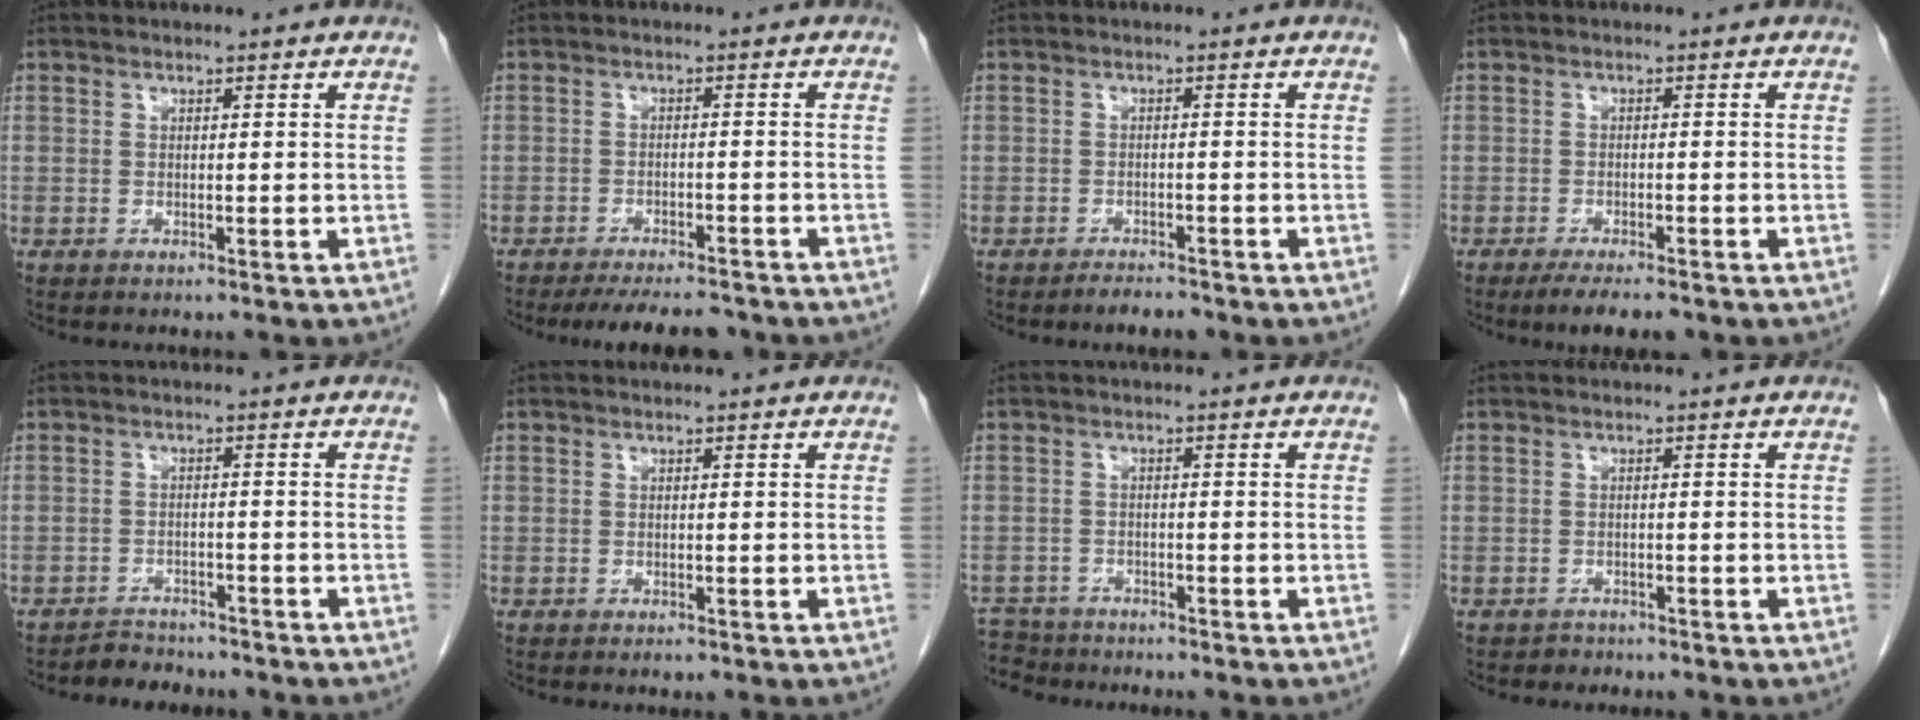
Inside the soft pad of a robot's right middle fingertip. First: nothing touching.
{"total": 8.4, "force": [-7.6, 1.9, 3.1], "torque": [-0.039, -0.006, -0.105]}
{"total": 2.4, "force": [-2.1, 0.6, 1.0], "torque": [-0.018, -0.002, -0.029]}
{"total": 5.2, "force": [-4.0, 1.1, 3.2], "torque": [-0.045, -0.008, -0.059]}
{"total": 4.1, "force": [-3.8, 1.6, 0.1], "torque": [-0.005, -0.002, -0.058]}
{"total": 0.6, "force": [-0.4, 0.2, 0.3], "torque": [-0.005, 0.000, -0.004]}
{"total": 5.3, "force": [-4.9, 1.9, -0.4], "torque": [0.006, -0.005, -0.087]}
{"total": 1.2, "force": [-1.0, 0.7, -0.2], "torque": [-0.004, 0.002, -0.018]}